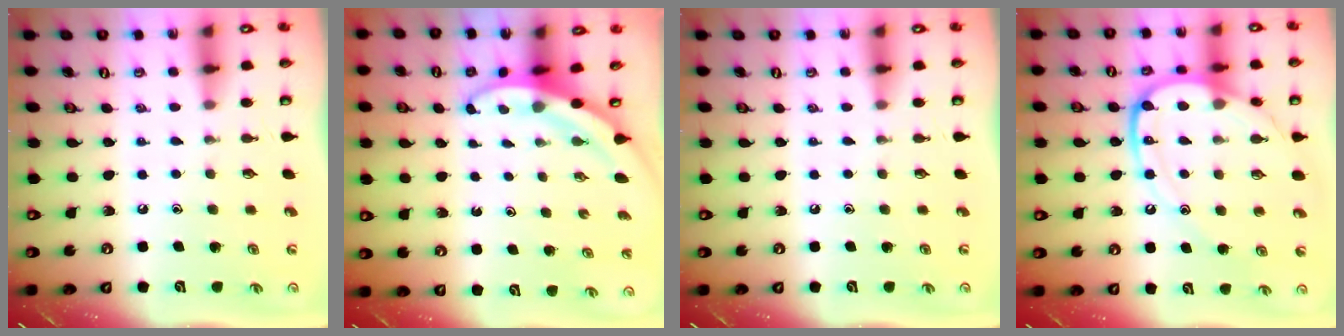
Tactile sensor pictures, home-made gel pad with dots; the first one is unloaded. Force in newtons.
{"total": 3.5, "press": 3.5, "slide": 0.2}
{"total": 0.0}
{"total": 14.4, "press": 14.3, "slide": 1.3}